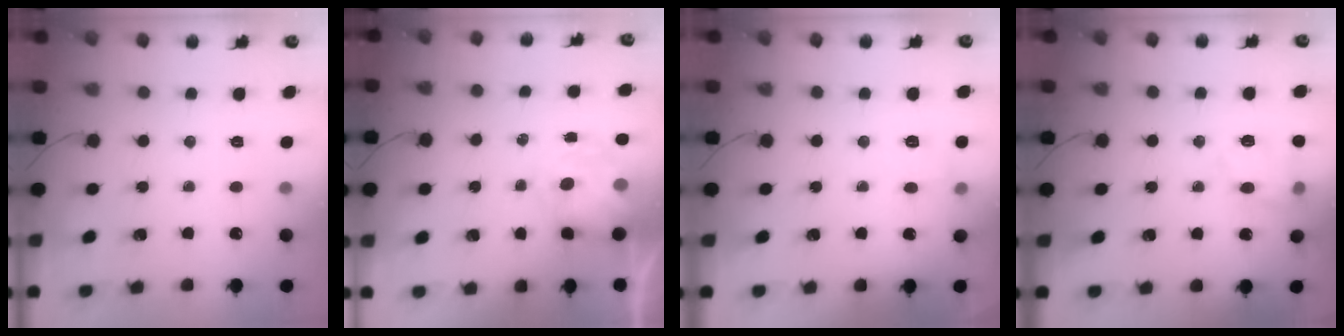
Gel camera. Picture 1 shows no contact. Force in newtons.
{"total": 4.8, "press": 4.6, "slide": 1.0}
{"total": 5.1, "press": 4.8, "slide": 1.5}
{"total": 12.0, "press": 11.9, "slide": 1.7}